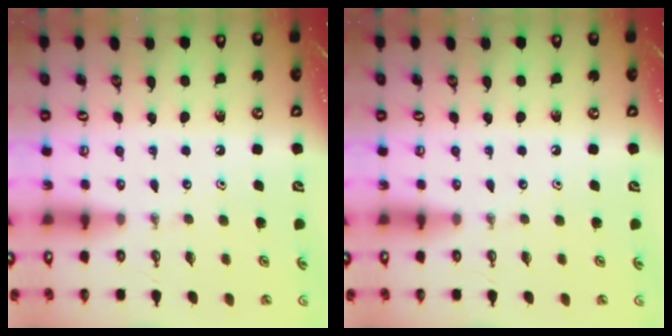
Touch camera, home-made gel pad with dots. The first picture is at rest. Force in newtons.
{"total": 0.0}